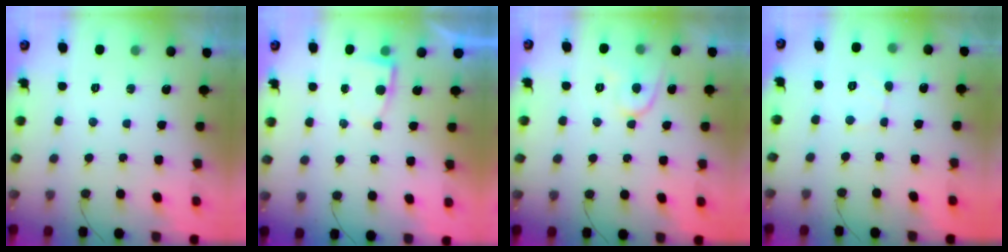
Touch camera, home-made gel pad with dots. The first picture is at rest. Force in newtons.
{"total": 2.6, "press": 2.6, "slide": 0.3}
{"total": 7.4, "press": 7.4, "slide": 0.6}
{"total": 2.4, "press": 2.4, "slide": 0.2}